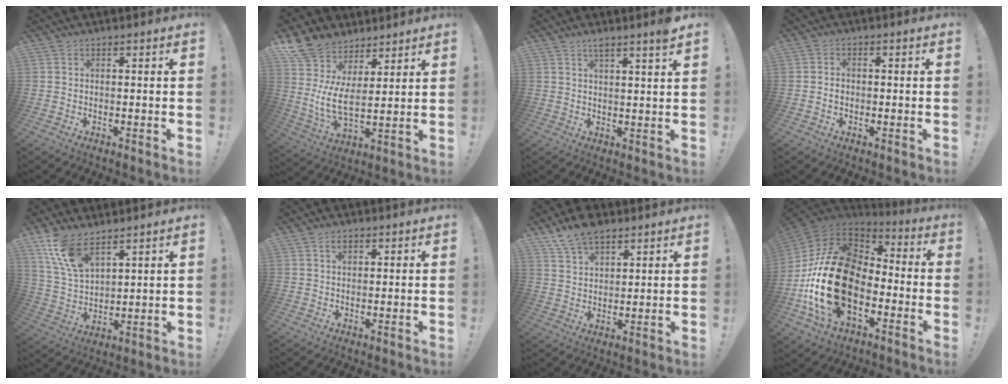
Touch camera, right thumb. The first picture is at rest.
{"total": 12.8, "force": [6.3, 7.1, 8.6], "torque": [-0.178, -0.048, 0.120]}
{"total": 4.6, "force": [3.2, -0.1, 3.2], "torque": [-0.049, -0.018, 0.051]}
{"total": 2.0, "force": [-0.5, 1.6, 1.0], "torque": [-0.010, 0.004, -0.011]}
{"total": 12.2, "force": [8.6, 5.3, 6.8], "torque": [-0.131, -0.041, 0.166]}
{"total": 2.3, "force": [1.1, 1.4, 1.4], "torque": [-0.019, 0.001, 0.018]}
{"total": 8.9, "force": [6.8, 4.3, 3.8], "torque": [-0.063, -0.036, 0.130]}
{"total": 27.4, "force": [-5.2, 17.0, 20.9], "torque": [-0.417, 0.026, -0.074]}